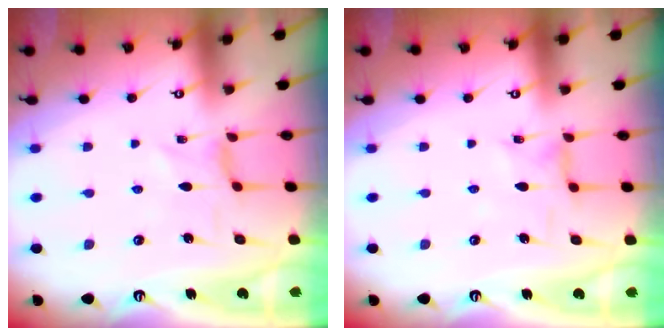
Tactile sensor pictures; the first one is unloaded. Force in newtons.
{"total": 1.4, "press": 1.4, "slide": 0.3}